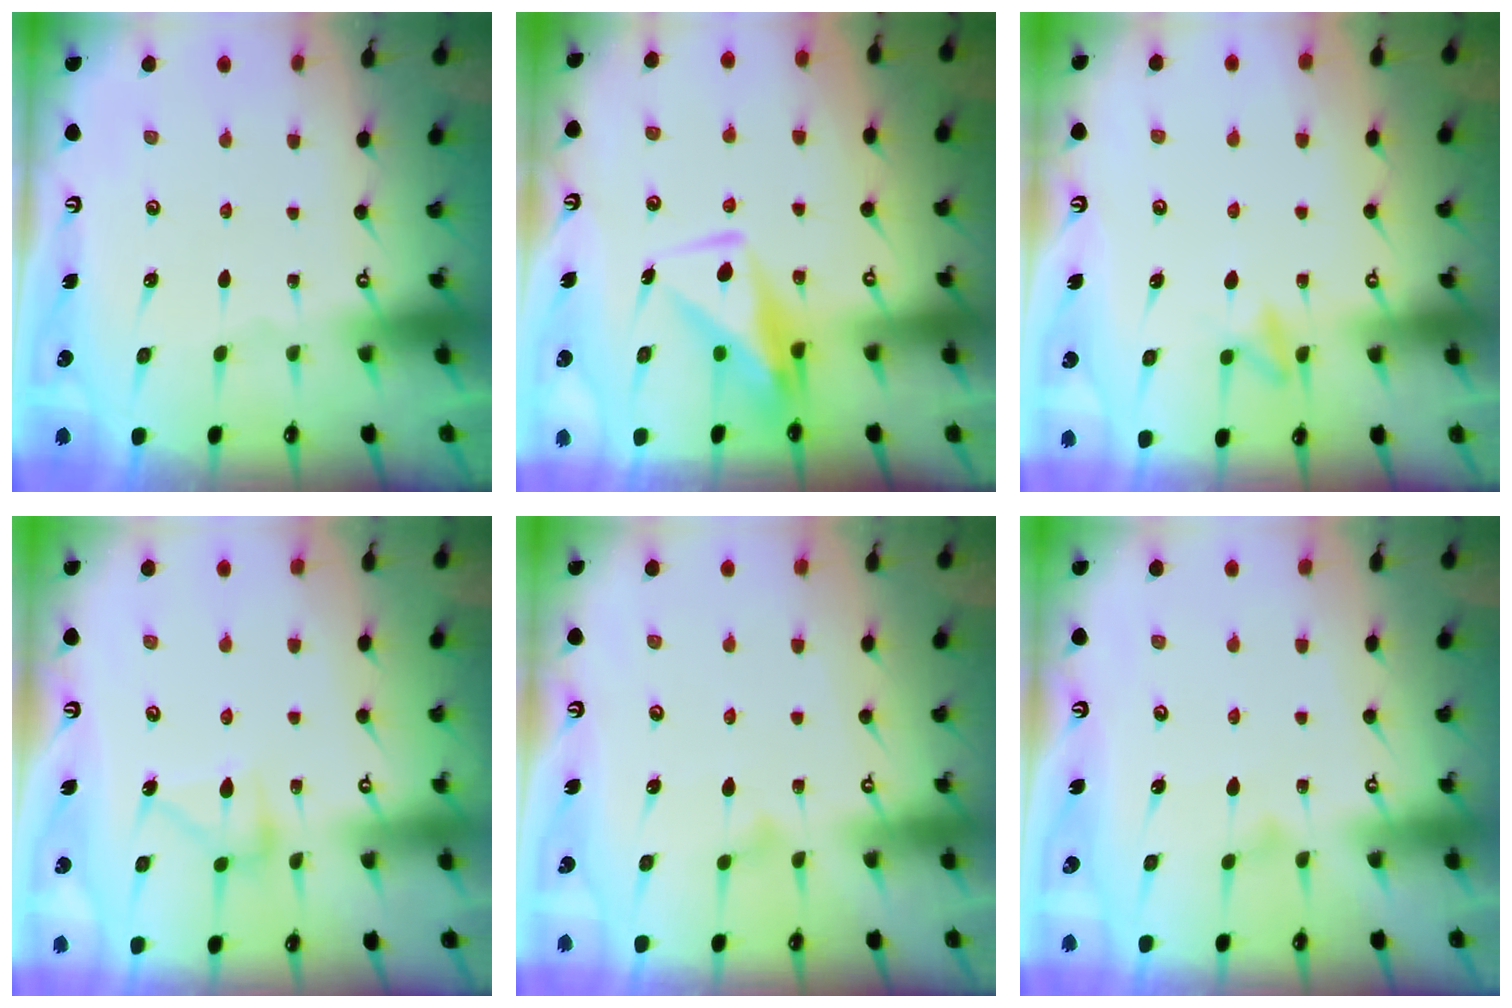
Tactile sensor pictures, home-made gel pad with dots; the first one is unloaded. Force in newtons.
{"total": 7.3, "press": 7.3, "slide": 0.9}
{"total": 6.7, "press": 6.6, "slide": 1.2}
{"total": 11.3, "press": 11.3, "slide": 0.5}
{"total": 5.8, "press": 5.8, "slide": 0.3}
{"total": 3.9, "press": 3.8, "slide": 0.2}